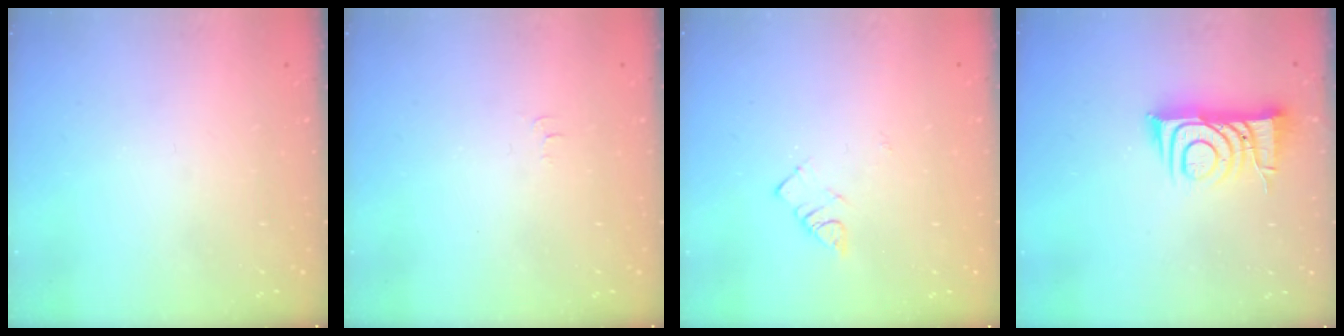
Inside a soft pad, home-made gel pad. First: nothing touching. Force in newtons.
{"total": 3.6, "press": 3.6, "slide": 0.5}
{"total": 2.3, "press": 2.3, "slide": 0.4}
{"total": 9.2, "press": 9.2, "slide": 1.1}